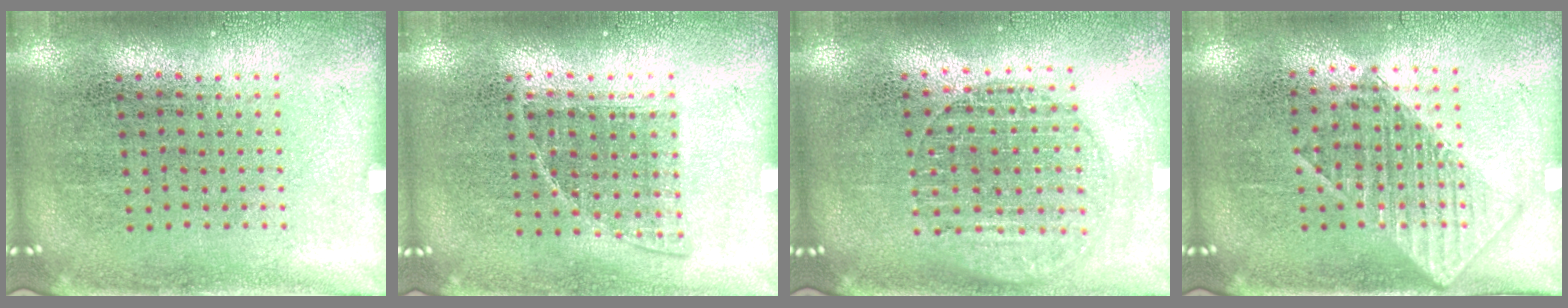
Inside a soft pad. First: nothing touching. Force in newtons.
{"total": 0.8, "press": 0.7, "slide": 0.4}
{"total": 1.8, "press": 1.5, "slide": 0.8}
{"total": 1.4, "press": 1.3, "slide": 0.5}